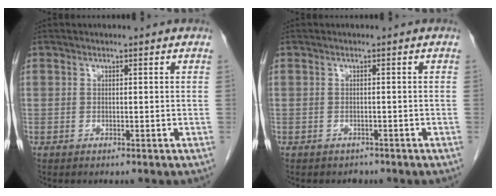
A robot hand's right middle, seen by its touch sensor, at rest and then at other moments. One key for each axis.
{"total": 1.4, "fx": -1.1, "fy": 0.8, "fz": -0.1, "tx": -0.007, "ty": 0.001, "tz": -0.018}